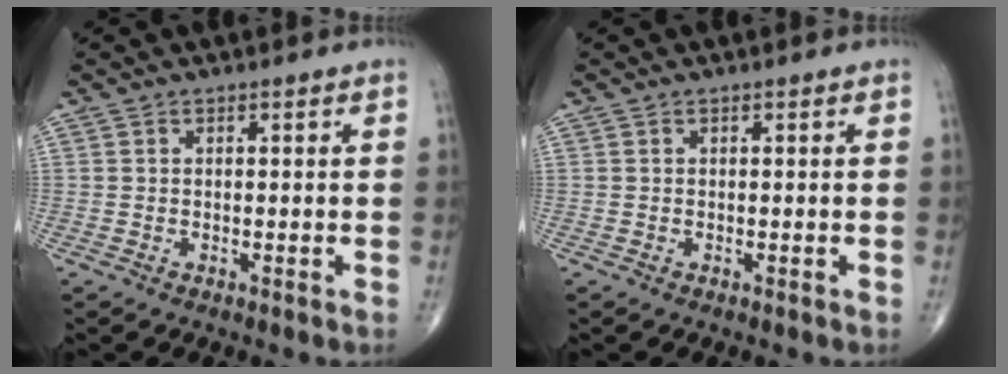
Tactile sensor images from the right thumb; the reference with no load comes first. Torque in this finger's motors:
{"motor_torque": [0.00, 0.00, -0.01, -0.02, 0.00]}